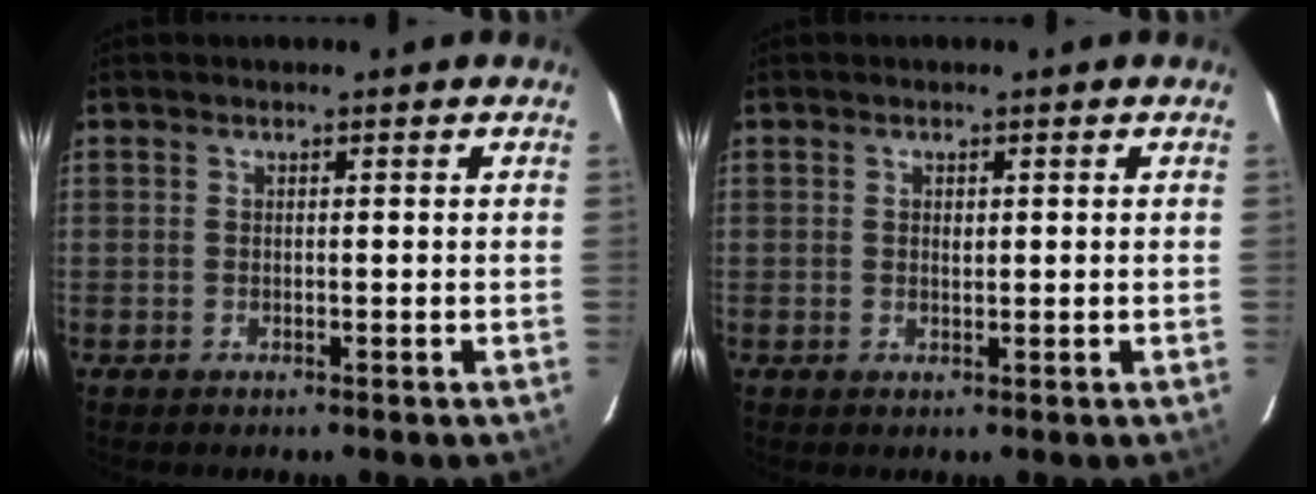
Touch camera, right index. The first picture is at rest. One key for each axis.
{"total": 0.9, "fx": 0.2, "fy": 0.6, "fz": 0.7, "tx": -0.012, "ty": 0.002, "tz": 0.004}